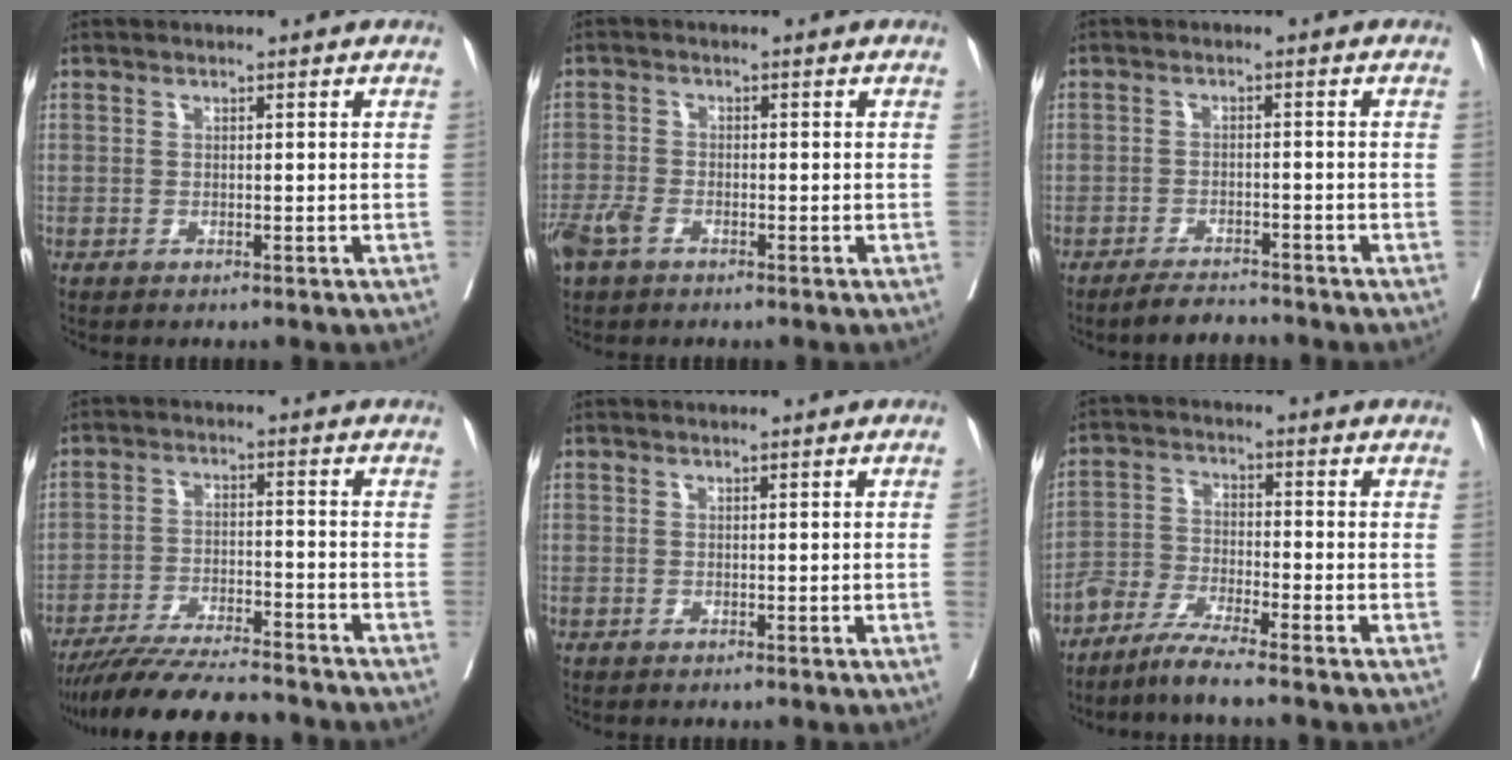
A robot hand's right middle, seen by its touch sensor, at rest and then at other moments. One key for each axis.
{"total": 3.9, "fx": -2.5, "fy": 1.8, "fz": 2.4, "tx": -0.058, "ty": -0.004, "tz": -0.049}
{"total": 3.5, "fx": -3.4, "fy": 0.3, "fz": 0.8, "tx": -0.017, "ty": -0.013, "tz": -0.059}
{"total": 13.2, "fx": -12.1, "fy": 1.2, "fz": 5.3, "tx": -0.082, "ty": -0.012, "tz": -0.194}
{"total": 0.9, "fx": -0.1, "fy": -0.3, "fz": 0.8, "tx": -0.007, "ty": -0.001, "tz": 0.001}
{"total": 5.5, "fx": -4.8, "fy": -0.2, "fz": 2.8, "tx": -0.057, "ty": -0.021, "tz": -0.102}